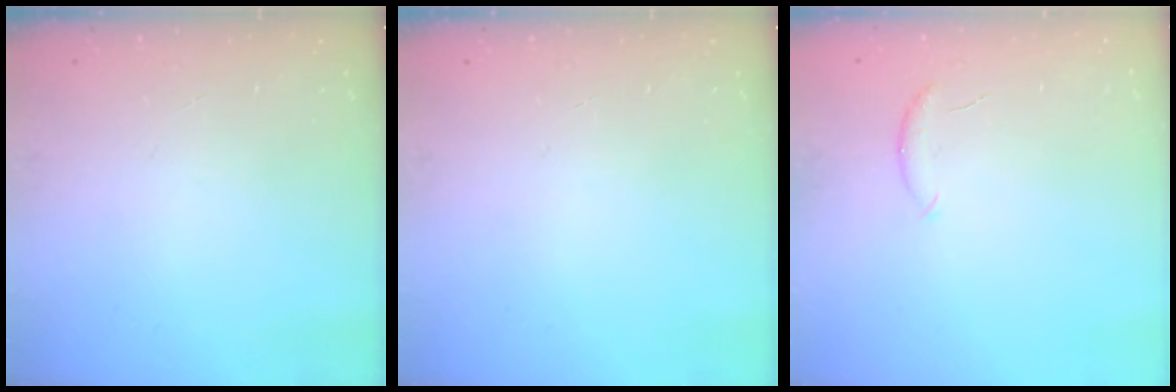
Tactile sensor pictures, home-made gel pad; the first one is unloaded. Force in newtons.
{"total": 0.0}
{"total": 6.2, "press": 6.1, "slide": 0.9}